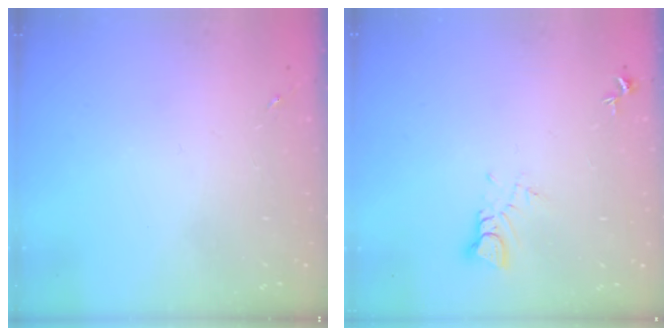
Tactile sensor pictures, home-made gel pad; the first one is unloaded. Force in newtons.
{"total": 3.5, "press": 3.5, "slide": 0.2}